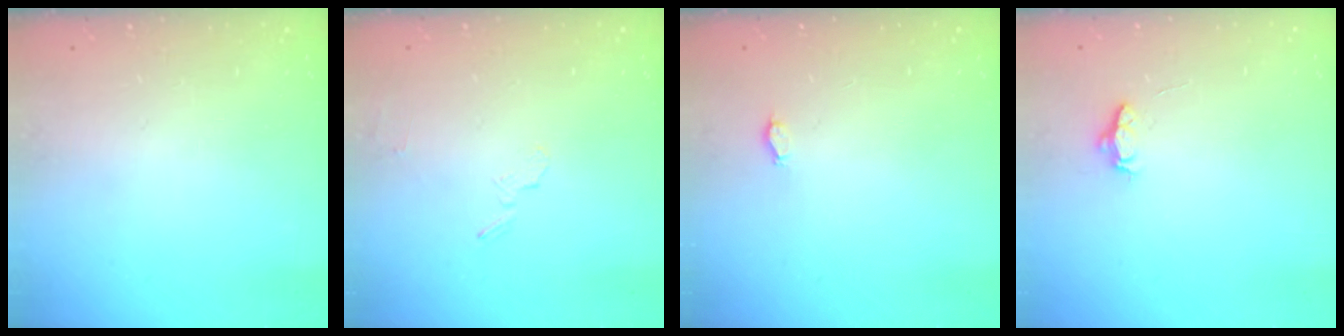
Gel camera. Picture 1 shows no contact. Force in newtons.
{"total": 4.8, "press": 4.7, "slide": 1.1}
{"total": 2.3, "press": 2.0, "slide": 1.2}
{"total": 4.7, "press": 4.7, "slide": 0.4}